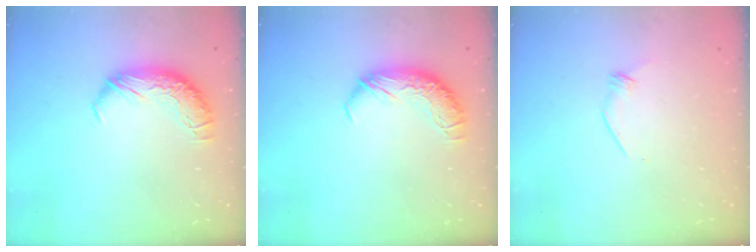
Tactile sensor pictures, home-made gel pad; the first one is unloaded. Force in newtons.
{"total": 0.0}
{"total": 4.0, "press": 3.6, "slide": 1.6}